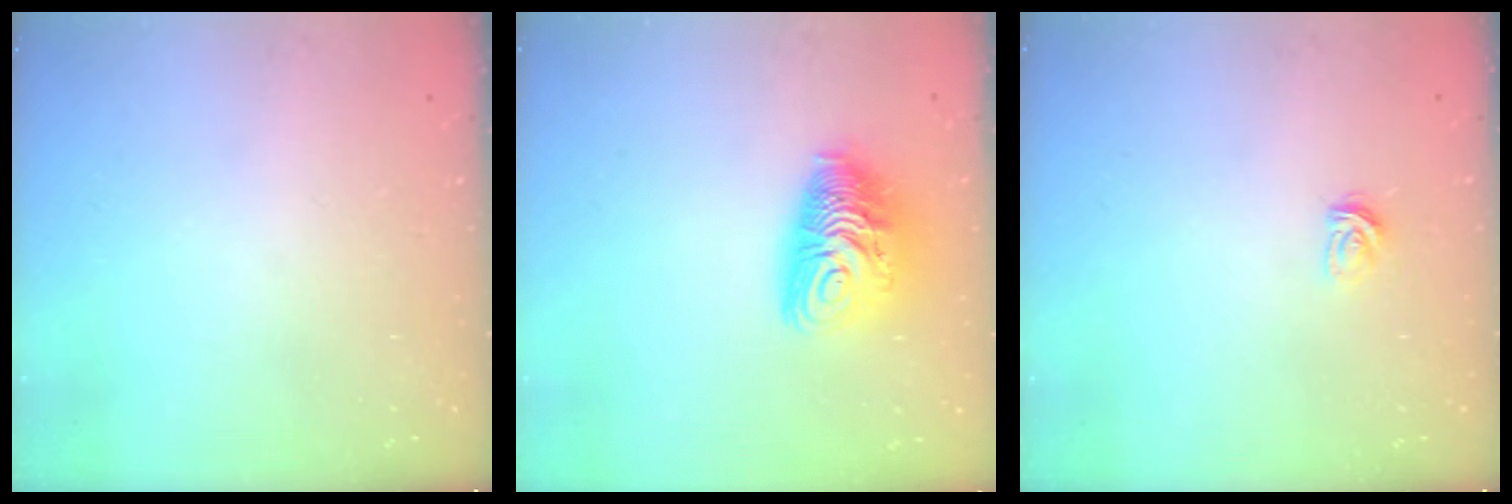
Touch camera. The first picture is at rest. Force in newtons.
{"total": 12.6, "press": 12.6, "slide": 1.3}
{"total": 3.1, "press": 3.1, "slide": 0.3}